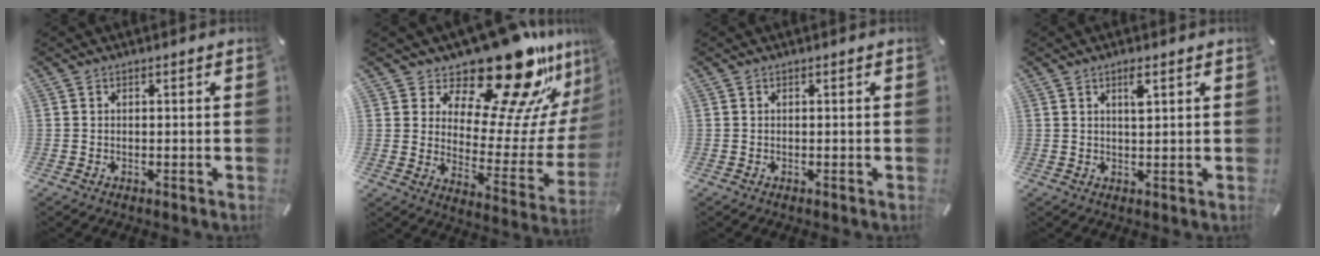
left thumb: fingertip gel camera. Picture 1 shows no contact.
{"total": 24.2, "force": [19.2, 8.5, 12.2], "torque": [-0.170, -0.153, 0.316]}
{"total": 0.0}
{"total": 2.9, "force": [1.5, 0.6, 2.4], "torque": [-0.045, 0.000, 0.023]}